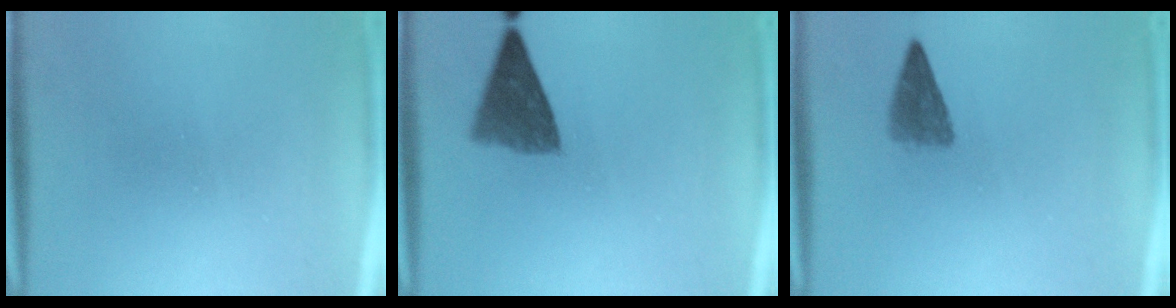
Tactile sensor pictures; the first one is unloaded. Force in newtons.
{"total": 7.2}
{"total": 2.7}